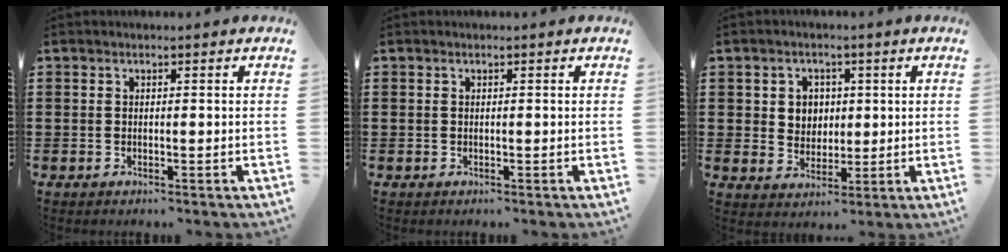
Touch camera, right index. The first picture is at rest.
{"total": 0.0}
{"total": 4.1, "force": [1.0, 3.8, 1.0], "torque": [-0.030, 0.010, 0.014]}